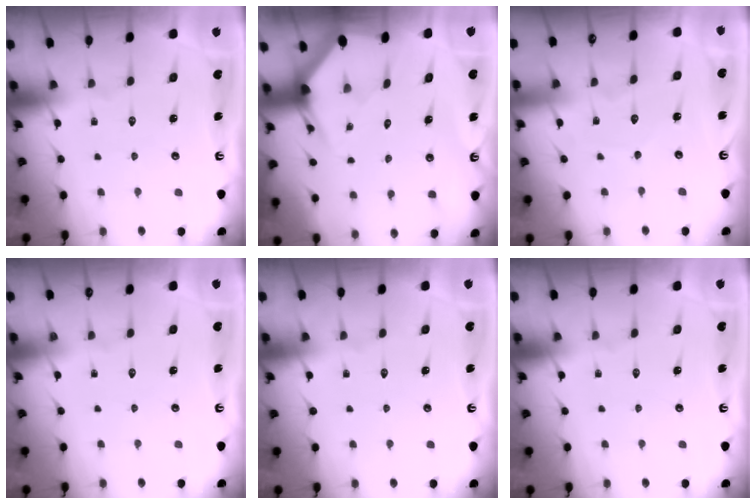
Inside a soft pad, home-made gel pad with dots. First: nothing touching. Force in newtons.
{"total": 3.0, "press": 3.0, "slide": 0.2}
{"total": 3.3, "press": 3.3, "slide": 0.1}
{"total": 0.0}
{"total": 0.0}
{"total": 0.0}